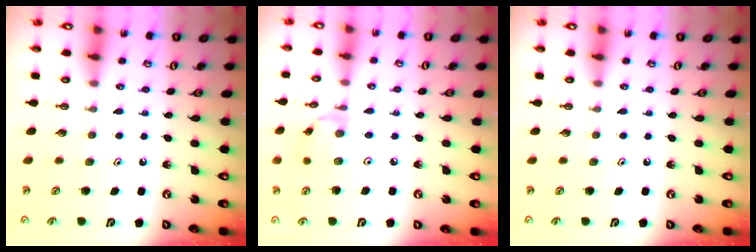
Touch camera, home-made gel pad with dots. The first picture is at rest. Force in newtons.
{"total": 5.4, "press": 5.4, "slide": 0.3}
{"total": 0.0}